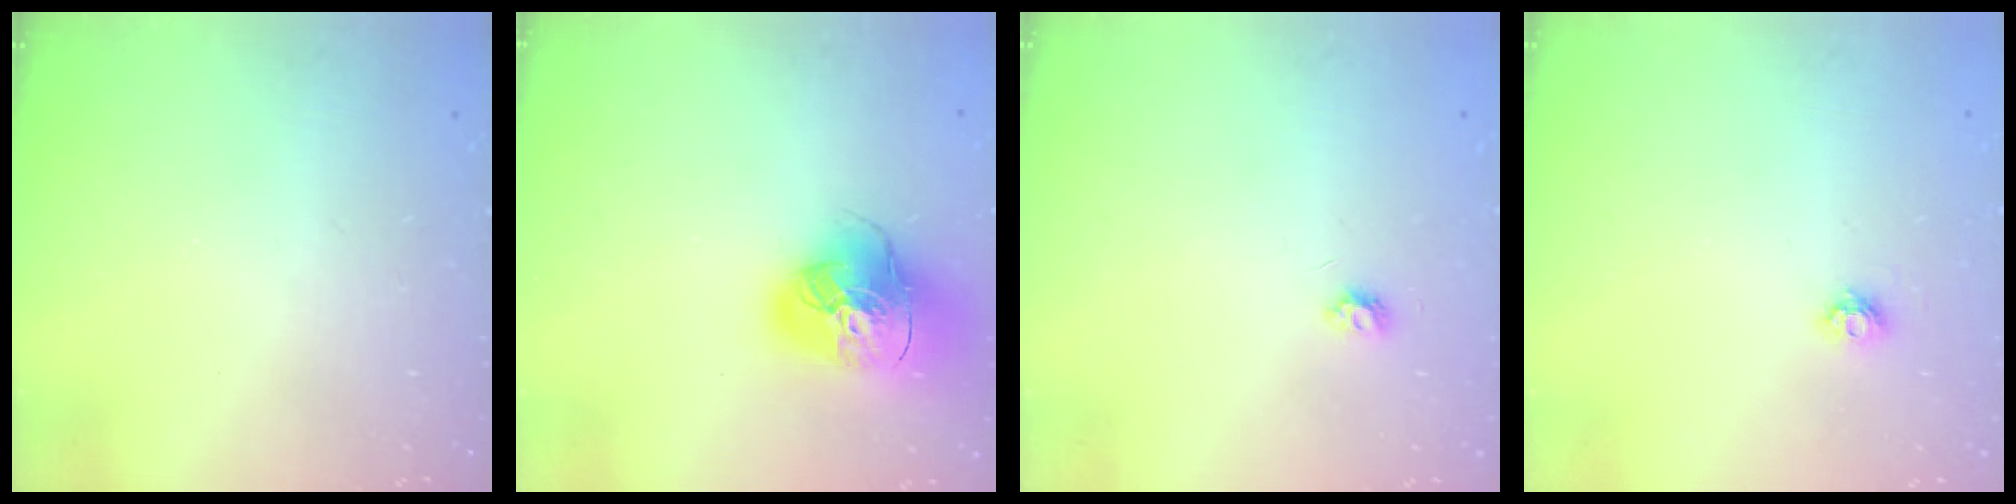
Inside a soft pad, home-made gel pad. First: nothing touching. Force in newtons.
{"total": 18.0, "press": 17.8, "slide": 2.8}
{"total": 3.7, "press": 3.7, "slide": 0.4}
{"total": 4.3, "press": 4.3, "slide": 0.6}